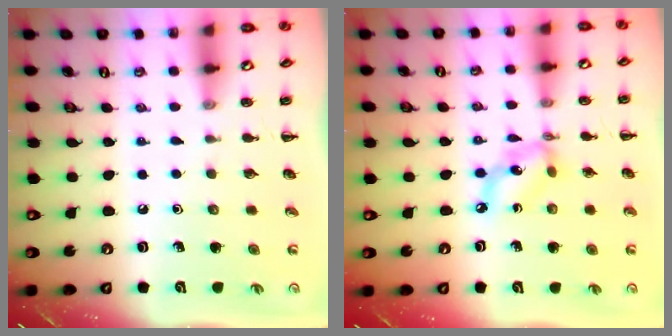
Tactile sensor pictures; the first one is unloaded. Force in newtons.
{"total": 7.1, "press": 6.9, "slide": 1.8}